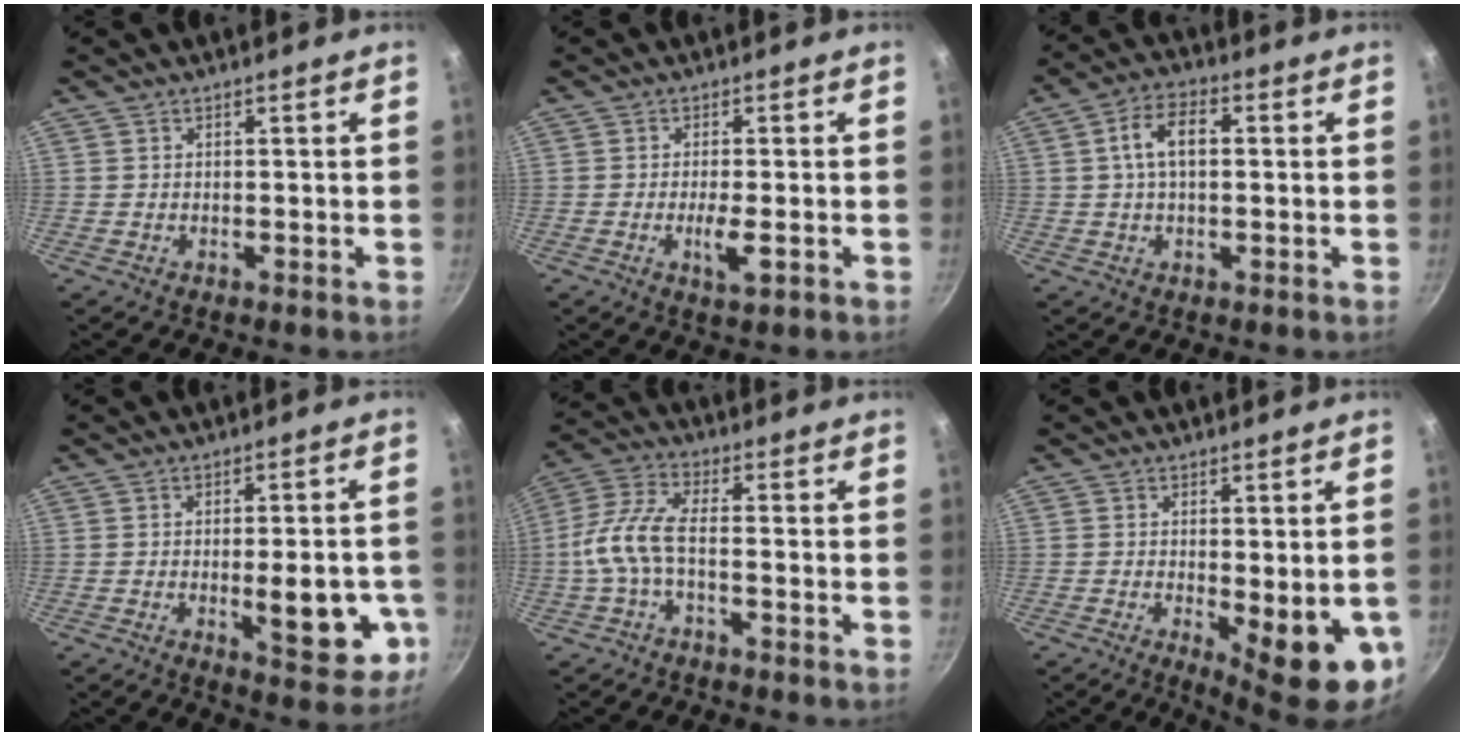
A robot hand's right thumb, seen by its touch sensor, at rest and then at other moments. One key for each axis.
{"total": 3.6, "fx": -1.1, "fy": 0.9, "fz": 3.3, "tx": -0.067, "ty": -0.005, "tz": -0.018}
{"total": 7.6, "fx": 1.0, "fy": 4.1, "fz": 6.2, "tx": -0.114, "ty": 0.018, "tz": 0.015}
{"total": 11.0, "fx": -2.8, "fy": 4.1, "fz": 9.9, "tx": -0.108, "ty": 0.006, "tz": -0.029}
{"total": 8.1, "fx": -1.6, "fy": 3.0, "fz": 7.4, "tx": -0.178, "ty": 0.030, "tz": -0.039}
{"total": 12.8, "fx": -4.1, "fy": 4.3, "fz": 11.3, "tx": -0.124, "ty": -0.015, "tz": -0.041}